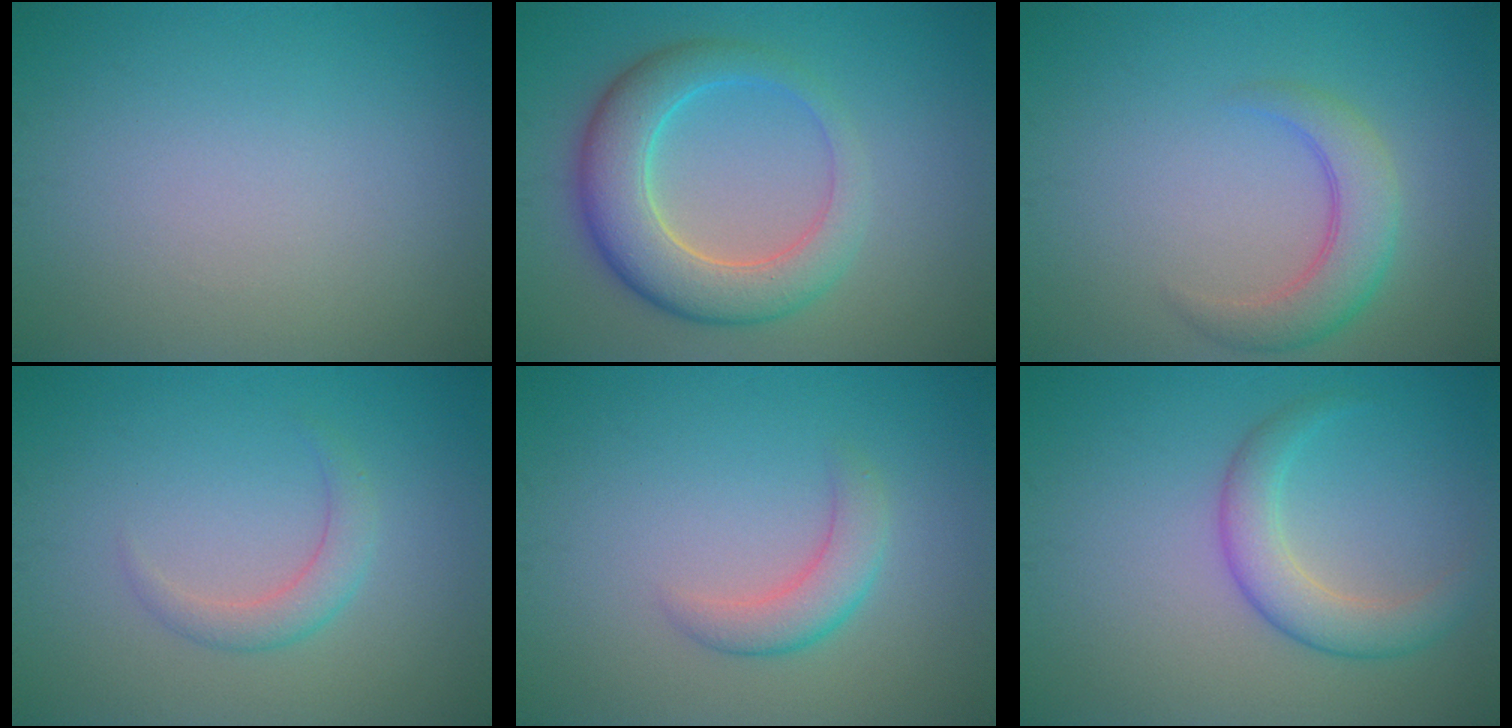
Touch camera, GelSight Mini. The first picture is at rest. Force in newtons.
{"total": 6.7, "press": 6.7, "slide": 0.4}
{"total": 3.8, "press": 3.8, "slide": 0.1}
{"total": 2.0, "press": 2.0, "slide": 0.2}
{"total": 2.6, "press": 2.6, "slide": 0.1}
{"total": 3.4, "press": 3.4, "slide": 0.1}